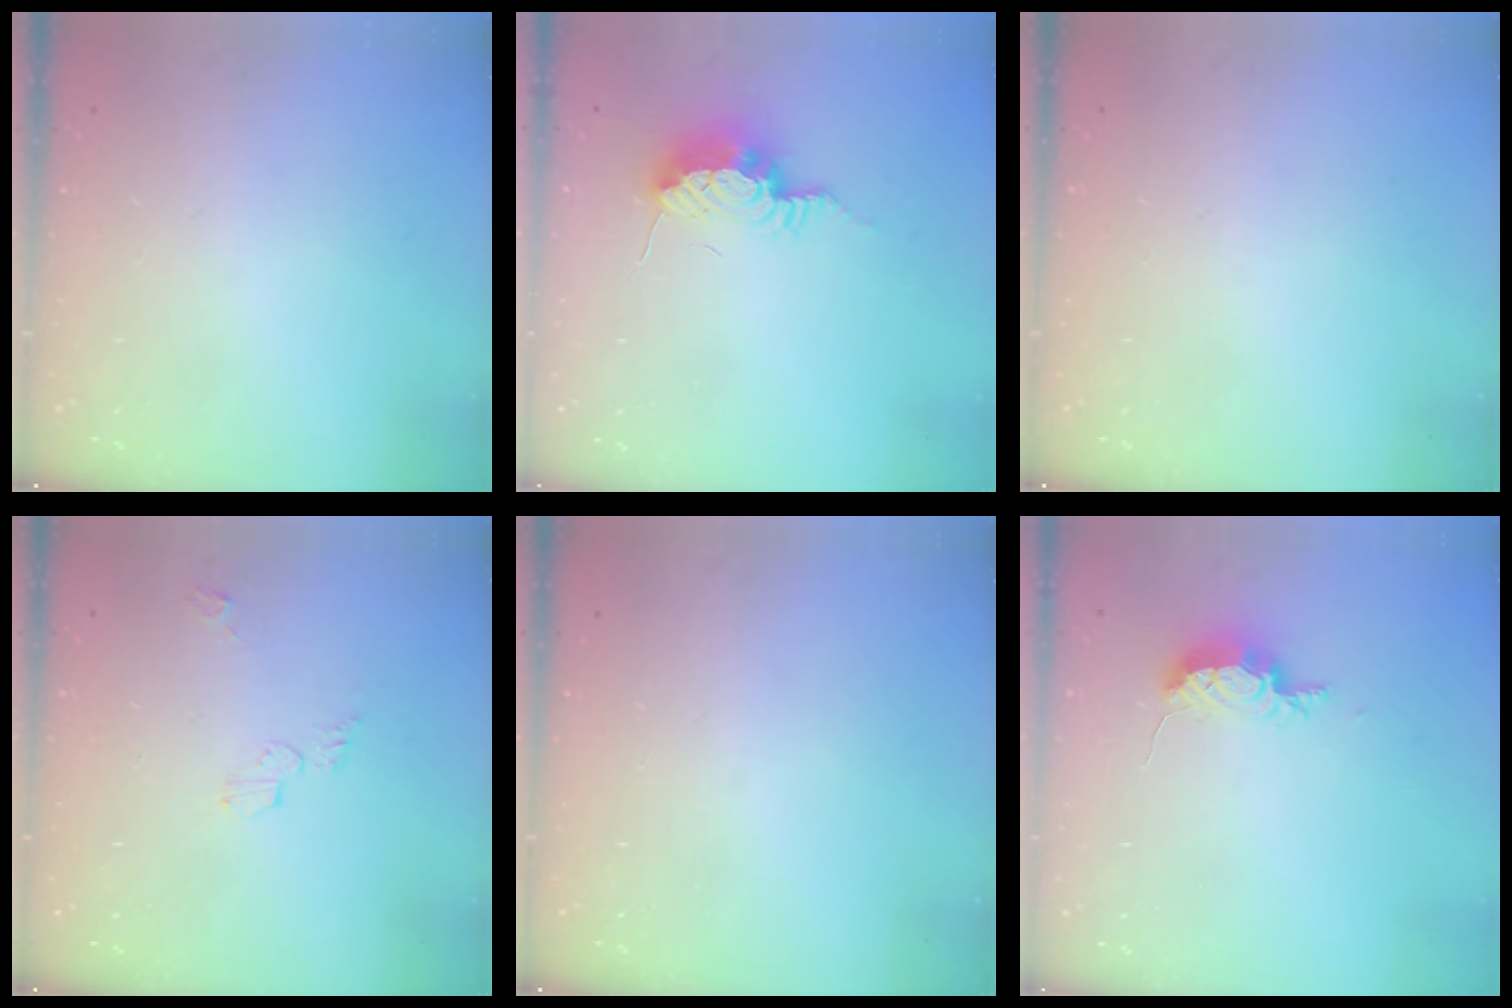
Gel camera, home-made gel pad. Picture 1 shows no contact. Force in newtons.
{"total": 9.1, "press": 9.1, "slide": 0.8}
{"total": 0.0}
{"total": 3.6, "press": 3.6, "slide": 0.0}
{"total": 0.0}
{"total": 7.4, "press": 7.4, "slide": 0.5}